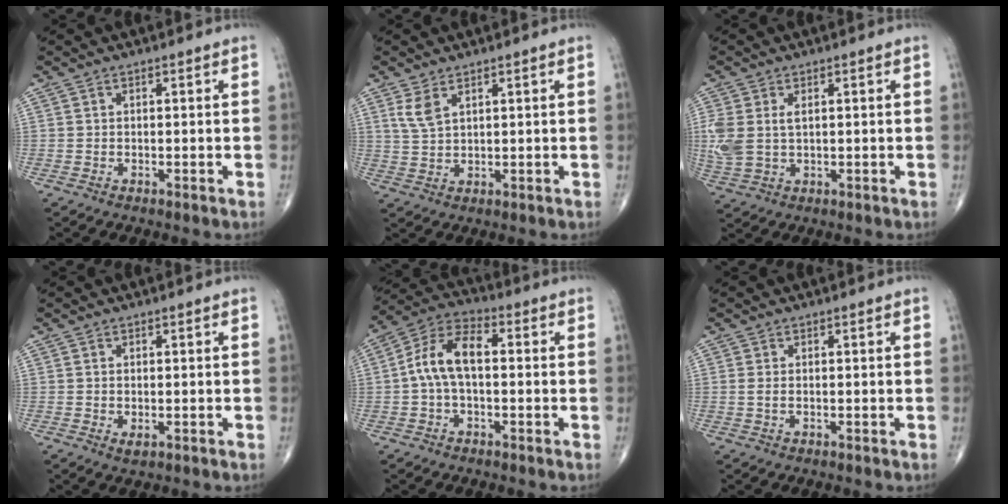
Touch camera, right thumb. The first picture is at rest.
{"total": 3.7, "force": [2.1, 1.7, 2.5], "torque": [-0.053, -0.004, 0.050]}
{"total": 7.1, "force": [1.1, 4.4, 5.5], "torque": [-0.145, 0.006, 0.031]}
{"total": 1.5, "force": [-0.3, 0.8, 1.2], "torque": [-0.024, -0.002, -0.003]}
{"total": 9.9, "force": [0.0, 5.2, 8.4], "torque": [-0.165, 0.036, -0.008]}
{"total": 0.9, "force": [0.0, 0.4, 0.8], "torque": [-0.022, -0.002, 0.001]}